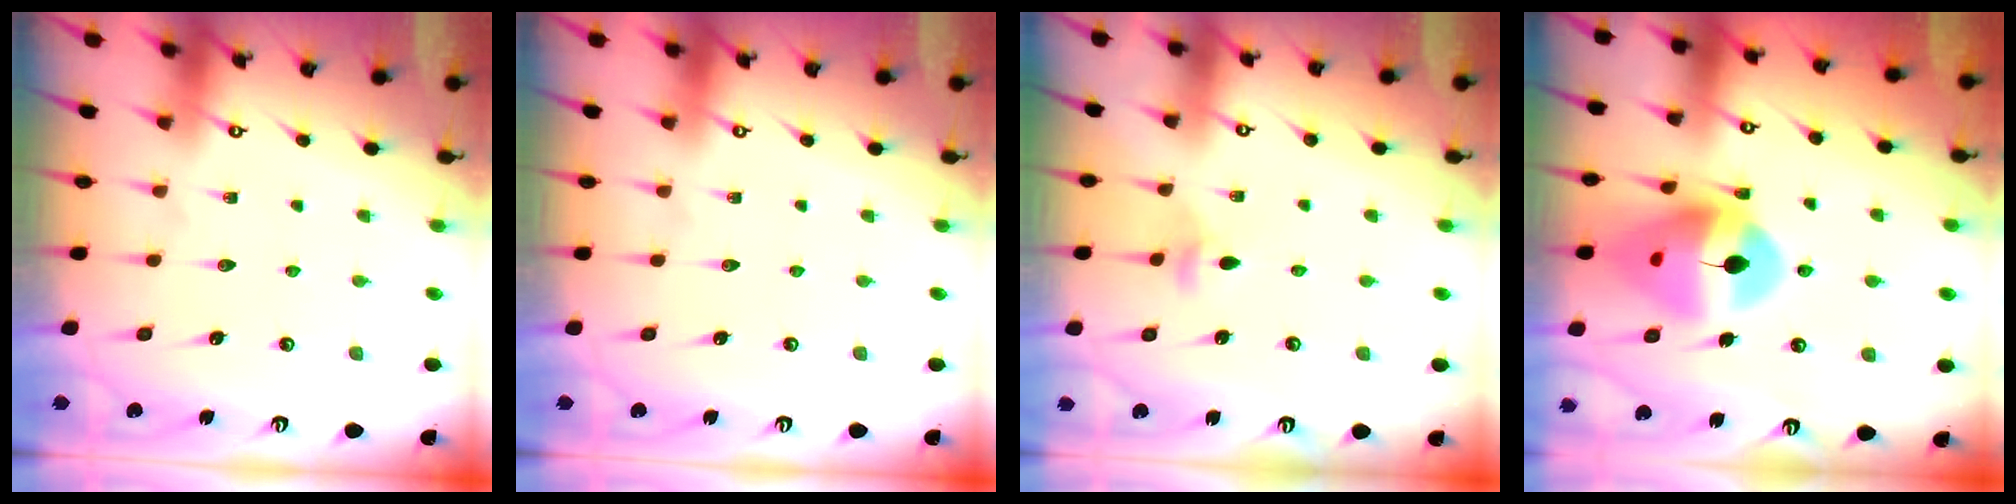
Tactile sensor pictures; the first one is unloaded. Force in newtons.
{"total": 0.0}
{"total": 3.1, "press": 3.0, "slide": 0.7}
{"total": 16.7, "press": 16.6, "slide": 1.8}